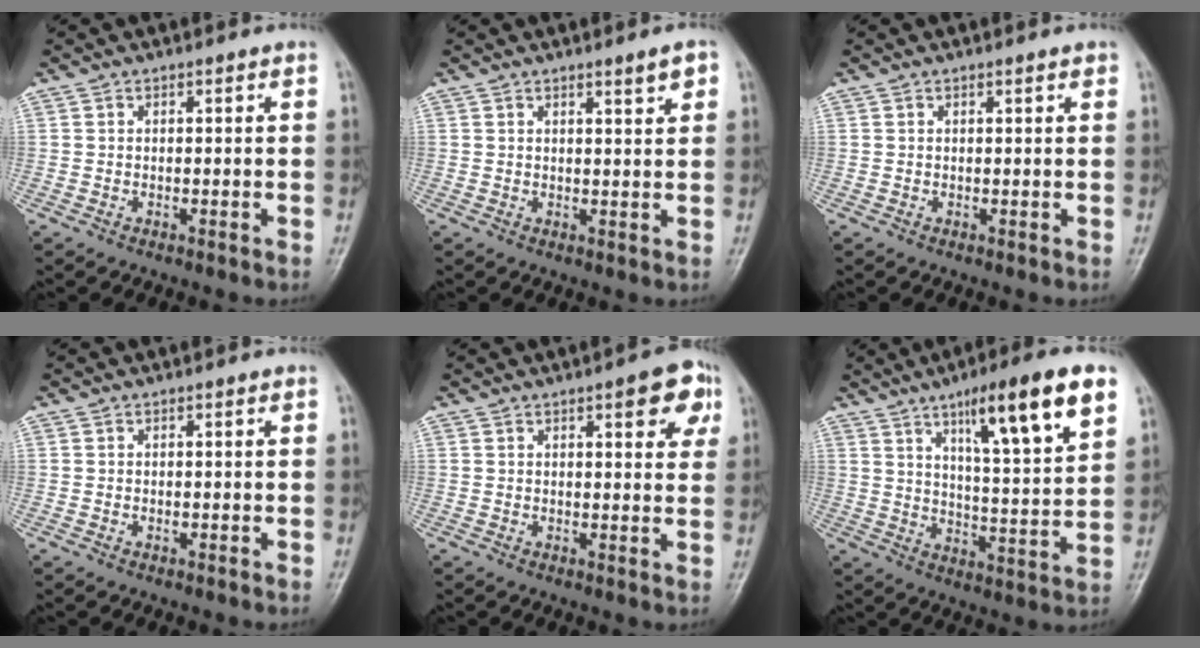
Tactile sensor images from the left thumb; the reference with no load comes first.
{"total": 3.0, "force": [1.8, 0.5, 2.3], "torque": [-0.028, -0.012, 0.026]}
{"total": 1.0, "force": [0.6, 0.2, 0.7], "torque": [-0.009, 0.000, 0.006]}
{"total": 0.6, "force": [-0.2, 0.5, 0.4], "torque": [-0.004, 0.000, -0.003]}
{"total": 7.2, "force": [3.3, 2.6, 5.8], "torque": [-0.043, -0.007, 0.034]}
{"total": 17.7, "force": [9.6, 3.2, 14.5], "torque": [-0.205, -0.036, 0.149]}